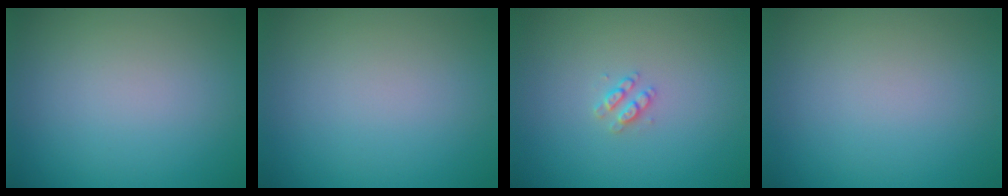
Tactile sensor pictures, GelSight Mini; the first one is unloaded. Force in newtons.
{"total": 0.0}
{"total": 1.4, "press": 1.3, "slide": 0.3}
{"total": 0.0}